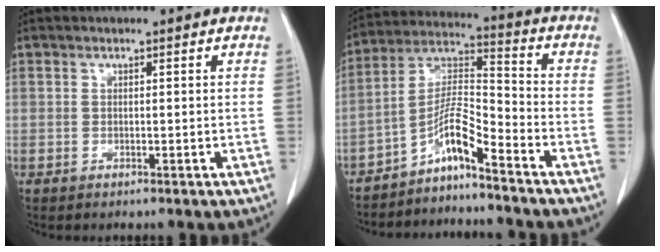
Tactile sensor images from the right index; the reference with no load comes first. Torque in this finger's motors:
{"motor_torque": [0.77, -0.59, 0.36, 0.10]}